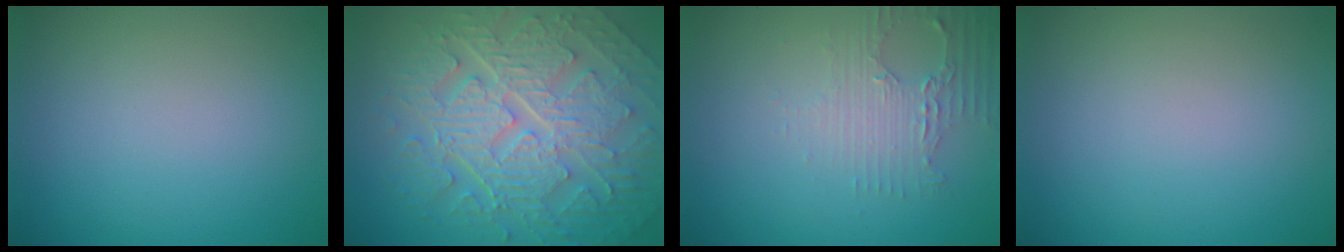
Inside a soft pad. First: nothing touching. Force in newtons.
{"total": 10.0, "press": 6.8, "slide": 7.3}
{"total": 2.7, "press": 2.4, "slide": 1.3}
{"total": 0.0}